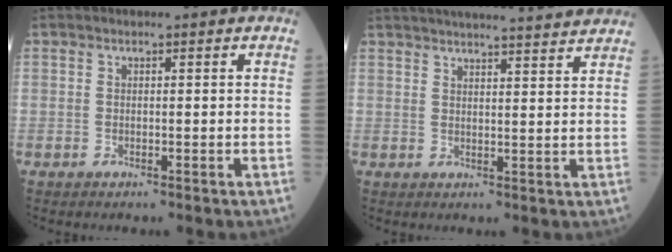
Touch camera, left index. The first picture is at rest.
{"total": 19.7, "force": [18.4, 1.0, 7.0], "torque": [-0.105, 0.012, 0.242]}